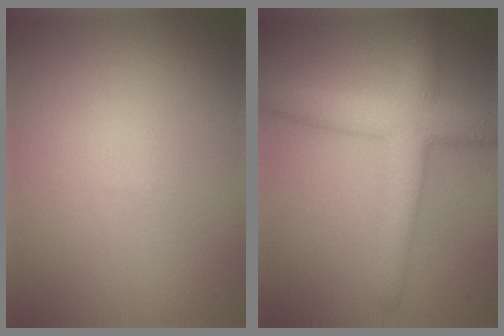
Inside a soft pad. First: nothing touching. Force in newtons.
{"total": 5.4, "press": 5.3, "slide": 0.3}